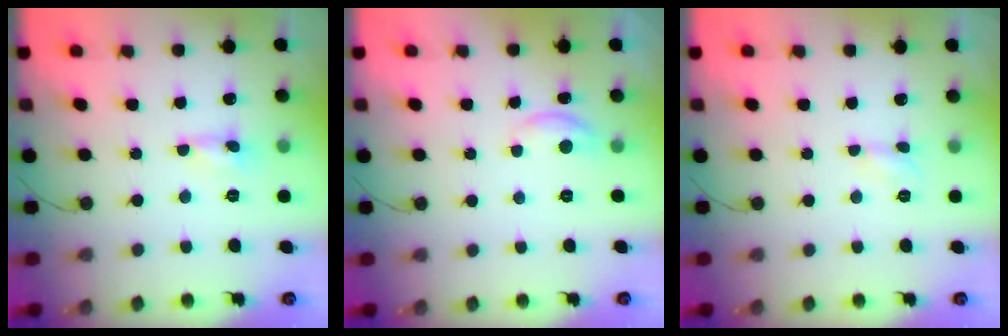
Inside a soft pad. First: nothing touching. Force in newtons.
{"total": 5.6, "press": 5.6, "slide": 0.4}
{"total": 2.9, "press": 2.9, "slide": 0.4}